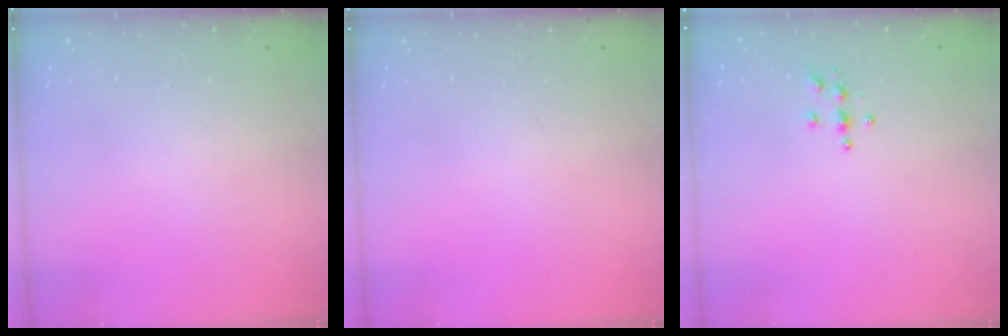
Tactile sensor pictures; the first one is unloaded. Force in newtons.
{"total": 0.0}
{"total": 3.7, "press": 3.7, "slide": 0.4}